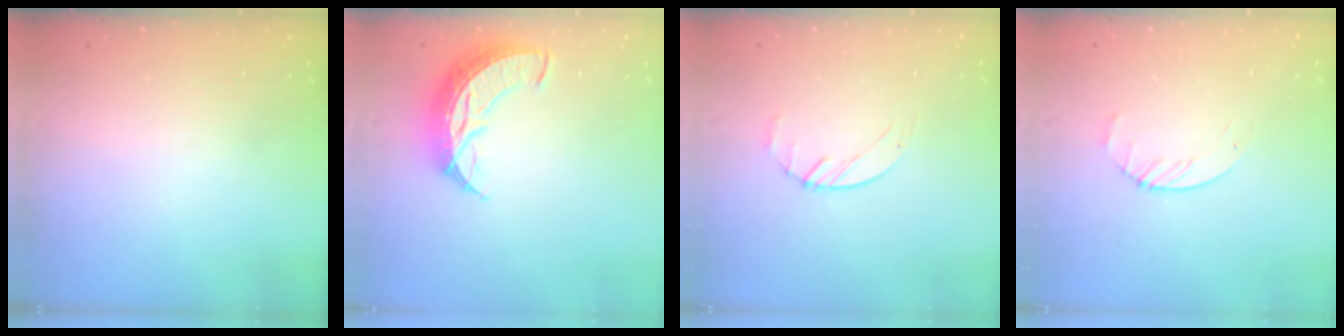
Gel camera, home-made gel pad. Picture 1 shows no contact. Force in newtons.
{"total": 9.8, "press": 9.8, "slide": 0.9}
{"total": 1.9, "press": 1.9, "slide": 0.3}
{"total": 3.1, "press": 3.1, "slide": 0.4}